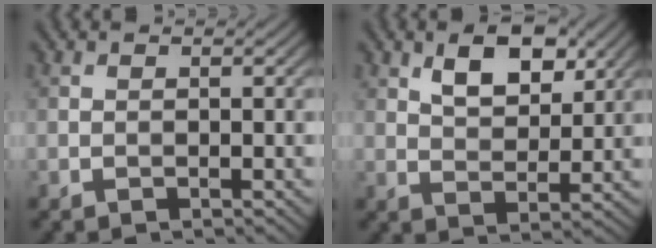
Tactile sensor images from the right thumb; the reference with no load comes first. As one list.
[{"total": 6.4, "force": [3.4, 3.2, 4.3], "torque": [-0.075, -0.002, 0.060]}]